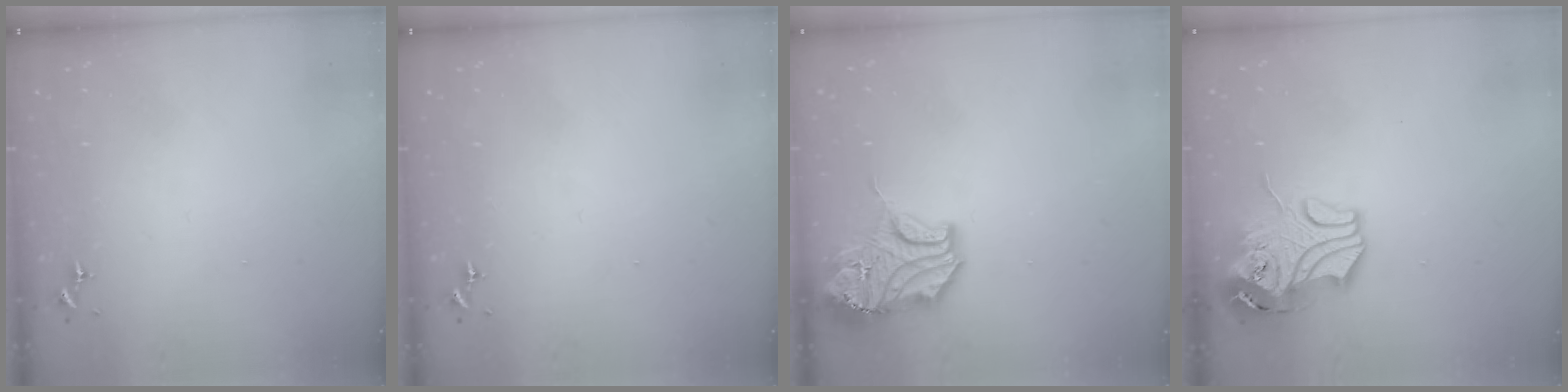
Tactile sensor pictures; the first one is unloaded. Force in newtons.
{"total": 0.0}
{"total": 14.5, "press": 14.3, "slide": 2.1}
{"total": 12.7, "press": 12.5, "slide": 1.8}